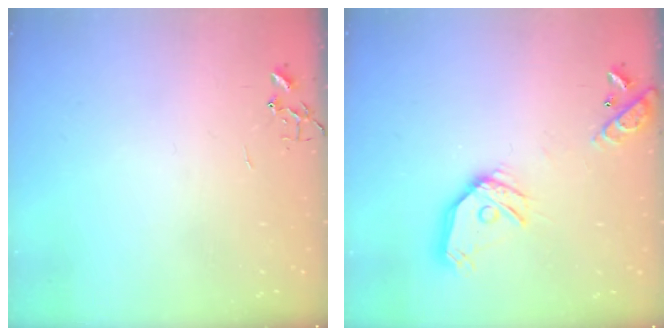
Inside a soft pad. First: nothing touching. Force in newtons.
{"total": 16.2, "press": 16.0, "slide": 2.5}